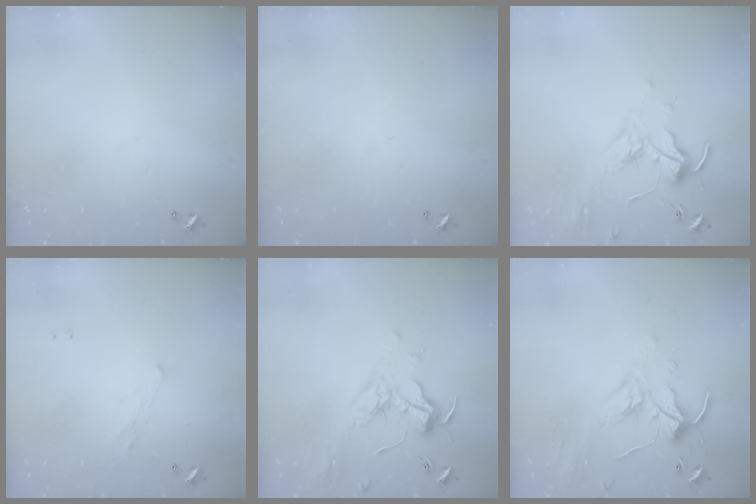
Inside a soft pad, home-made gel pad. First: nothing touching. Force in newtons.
{"total": 0.0}
{"total": 1.7, "press": 1.5, "slide": 0.7}
{"total": 1.2, "press": 0.9, "slide": 0.8}
{"total": 2.0, "press": 1.9, "slide": 0.7}
{"total": 1.2, "press": 0.6, "slide": 1.1}